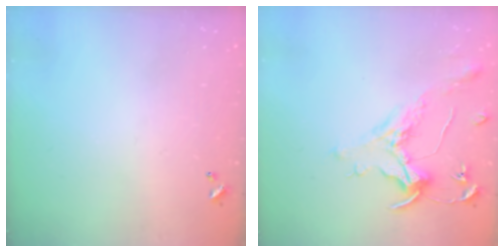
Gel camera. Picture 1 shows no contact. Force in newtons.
{"total": 1.6, "press": 1.4, "slide": 0.7}